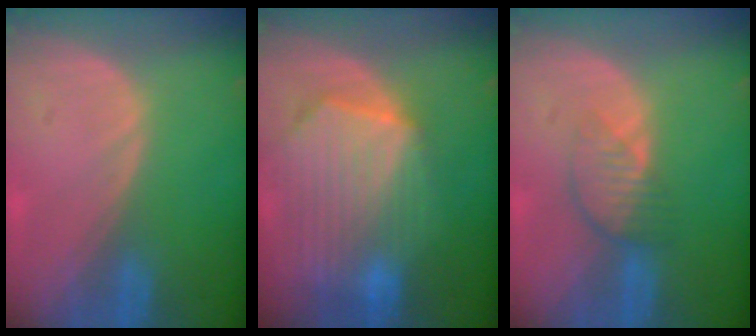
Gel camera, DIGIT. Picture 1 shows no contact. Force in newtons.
{"total": 10.5, "press": 9.2, "slide": 5.1}
{"total": 4.0, "press": 3.6, "slide": 1.9}